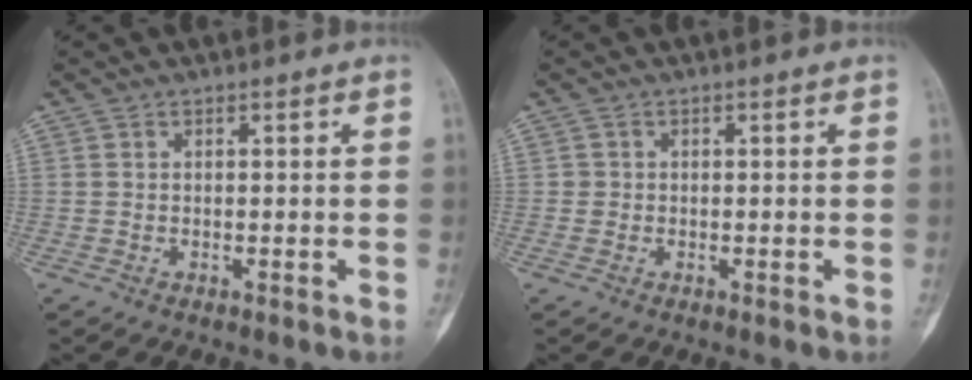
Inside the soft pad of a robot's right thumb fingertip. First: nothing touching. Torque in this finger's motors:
{"motor_torque": [0.29, 0.55, 0.08, 0.10, -0.11]}